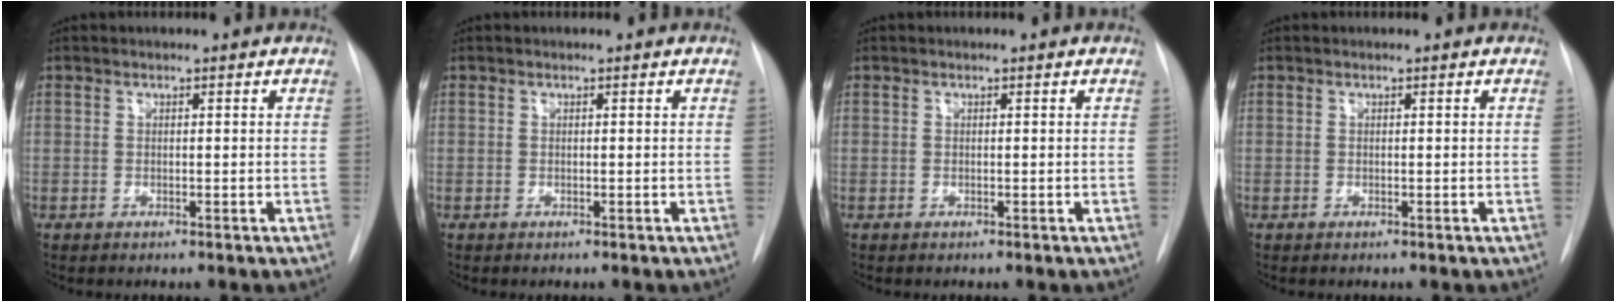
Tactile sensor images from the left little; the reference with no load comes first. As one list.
[{"total": 0.0}, {"total": 0.0}, {"total": 0.0}]